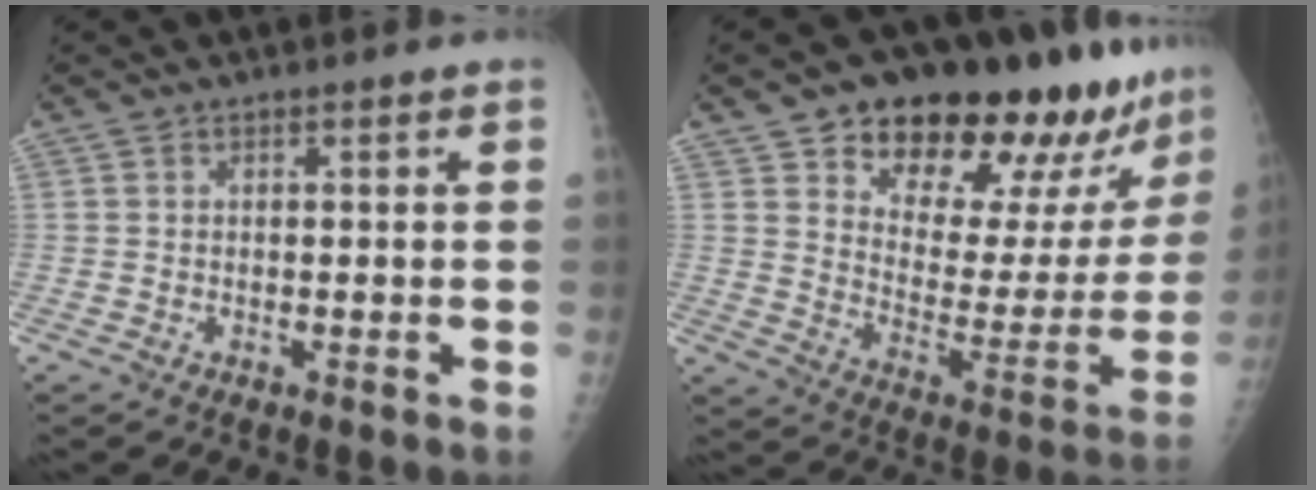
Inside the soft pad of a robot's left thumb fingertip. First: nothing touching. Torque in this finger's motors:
{"motor_torque": [0.52, 0.86, 1.39, -1.37, 0.12]}